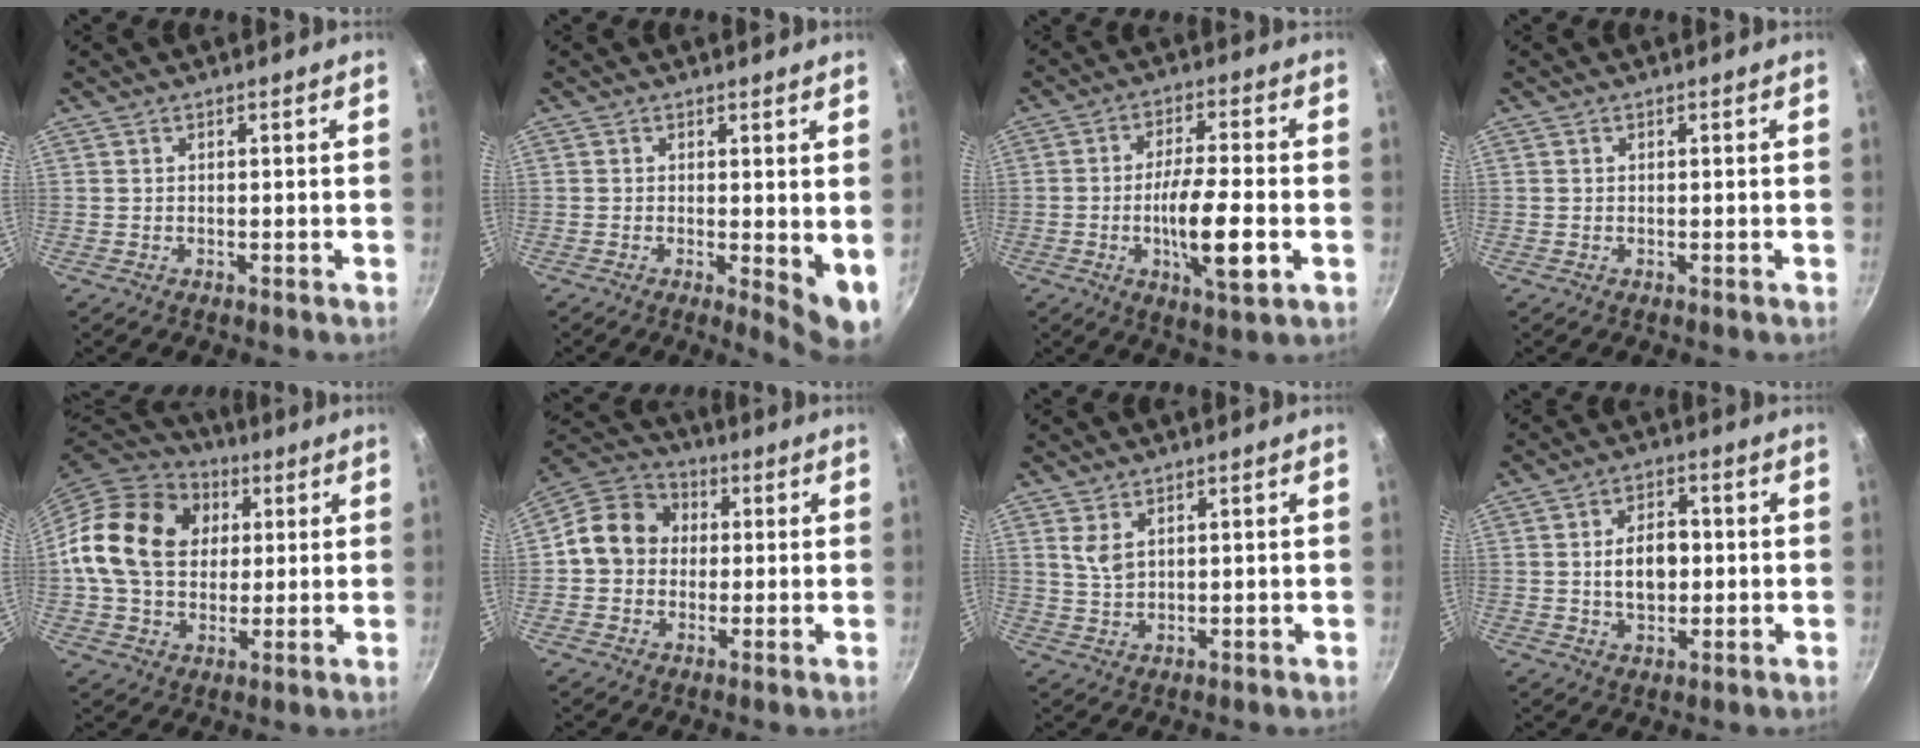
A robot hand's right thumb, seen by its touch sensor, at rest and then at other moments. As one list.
[{"total": 5.8, "force": [0.1, 2.0, 5.5], "torque": [-0.068, -0.013, 0.003]}, {"total": 12.0, "force": [-2.9, 2.8, 11.3], "torque": [-0.197, 0.010, -0.052]}, {"total": 0.0}, {"total": 20.2, "force": [3.9, 15.5, 12.4], "torque": [-0.198, 0.016, 0.062]}, {"total": 11.5, "force": [0.6, 10.0, 5.5], "torque": [-0.065, 0.027, -0.011]}, {"total": 3.4, "force": [1.7, 1.8, 2.3], "torque": [-0.042, -0.012, 0.036]}, {"total": 8.0, "force": [0.2, 5.1, 6.1], "torque": [-0.080, 0.006, 0.002]}]